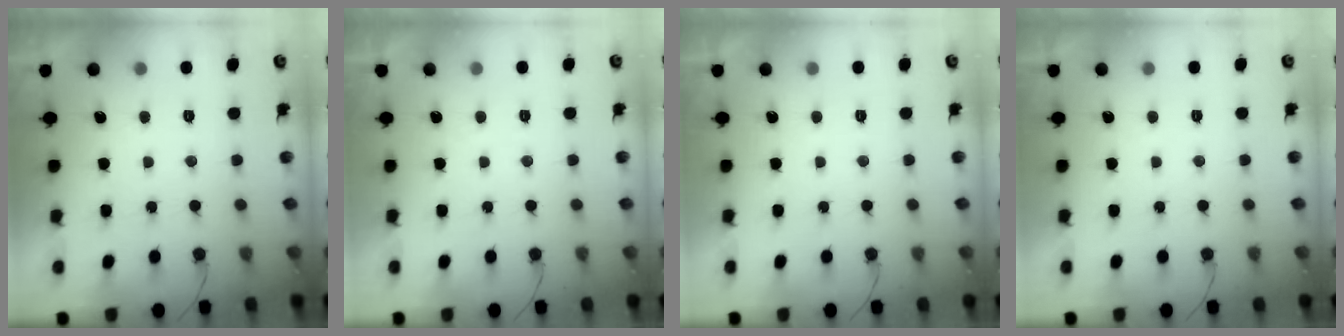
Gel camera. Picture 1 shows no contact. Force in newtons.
{"total": 1.7, "press": 1.7, "slide": 0.0}
{"total": 1.7, "press": 1.7, "slide": 0.0}
{"total": 1.7, "press": 1.7, "slide": 0.0}